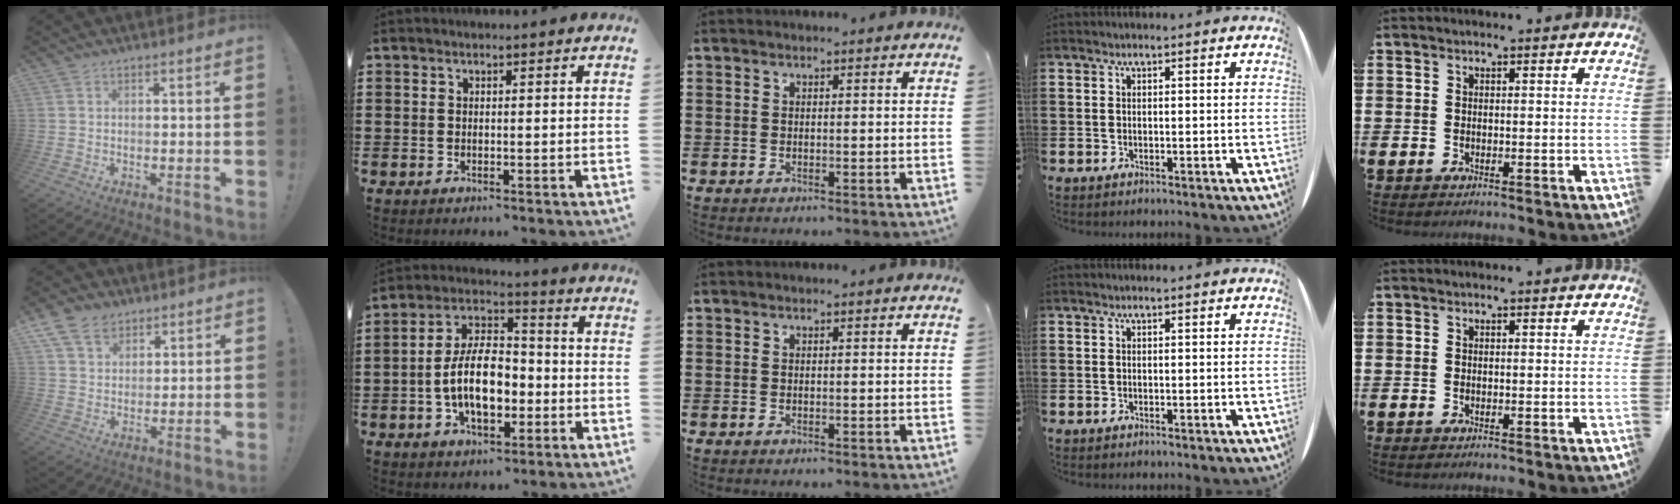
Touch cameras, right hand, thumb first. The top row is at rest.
{"thumb": {"total": 9.5, "force": [6.0, 6.6, 3.4], "torque": [-0.061, -0.029, 0.119]}, "index": {"total": 11.1, "force": [-2.5, 6.0, 9.0], "torque": [-0.180, -0.001, -0.052]}}